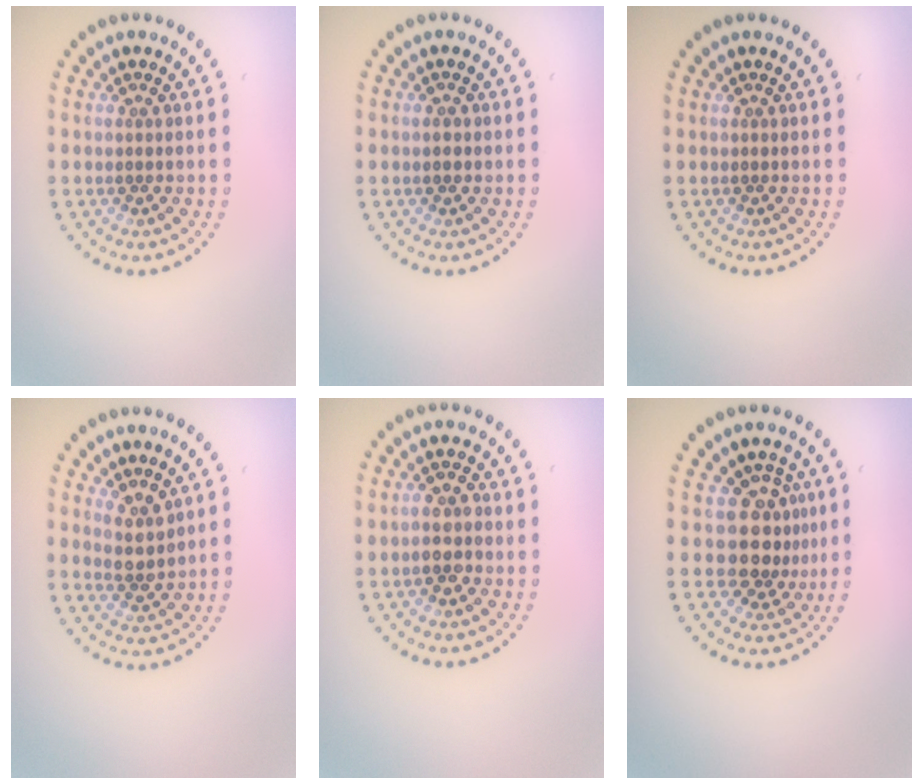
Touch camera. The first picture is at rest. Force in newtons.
{"total": 1.1, "press": 1.1, "slide": 0.2}
{"total": 0.0}
{"total": 2.2, "press": 2.0, "slide": 1.0}
{"total": 2.4, "press": 2.2, "slide": 1.0}
{"total": 3.6, "press": 2.7, "slide": 2.4}